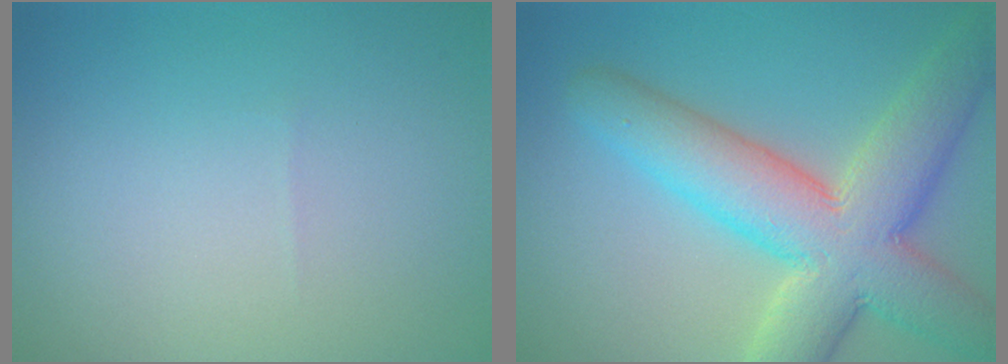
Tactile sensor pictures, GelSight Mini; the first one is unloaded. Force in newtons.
{"total": 10.2, "press": 10.2, "slide": 0.5}